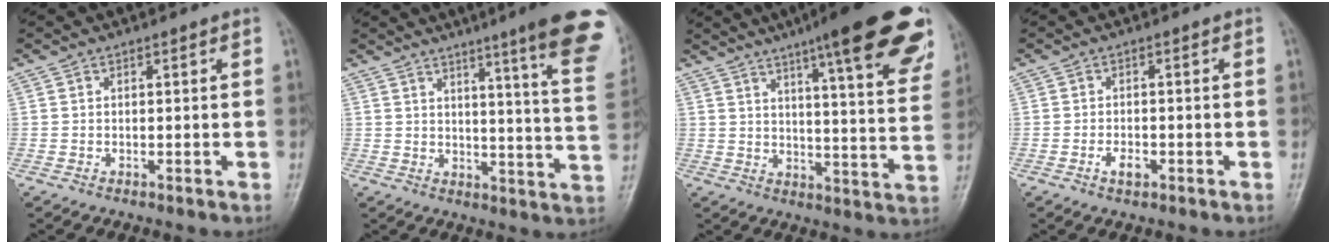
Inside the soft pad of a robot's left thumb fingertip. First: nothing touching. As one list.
[{"total": 19.1, "force": [12.1, 1.3, 14.7], "torque": [-0.165, -0.067, 0.140]}, {"total": 24.8, "force": [15.5, 4.4, 18.8], "torque": [-0.232, -0.044, 0.196]}, {"total": 2.5, "force": [-1.2, 1.4, 1.7], "torque": [-0.028, 0.003, -0.020]}]